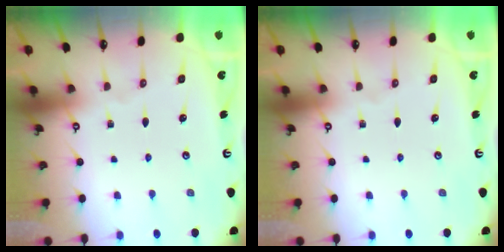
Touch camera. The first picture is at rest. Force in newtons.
{"total": 0.0}